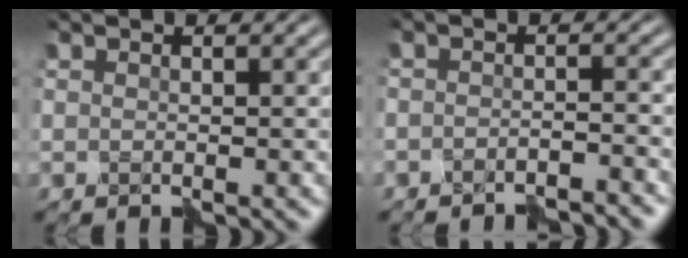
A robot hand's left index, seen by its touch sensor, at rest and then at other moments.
{"total": 3.2, "force": [-3.2, 0.1, 0.5], "torque": [0.002, 0.001, -0.052]}